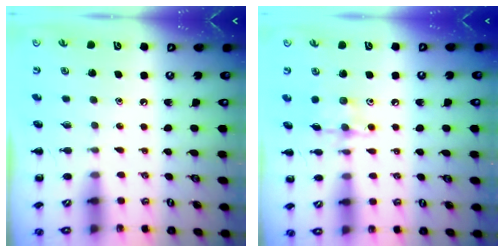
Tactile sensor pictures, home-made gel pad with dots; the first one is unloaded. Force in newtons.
{"total": 8.7, "press": 8.7, "slide": 0.5}